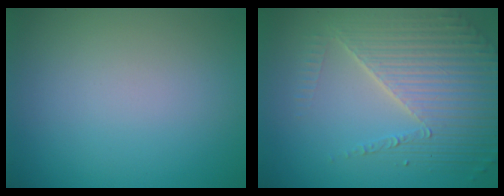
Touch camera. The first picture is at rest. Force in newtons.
{"total": 6.7, "press": 4.9, "slide": 4.5}